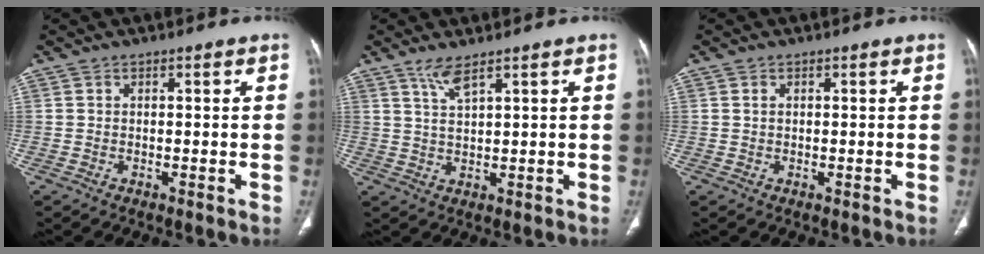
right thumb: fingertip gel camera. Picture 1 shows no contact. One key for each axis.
{"total": 3.7, "fx": 2.6, "fy": 0.4, "fz": 2.5, "tx": -0.053, "ty": -0.013, "tz": 0.059}
{"total": 0.6, "fx": 0.2, "fy": 0.5, "fz": 0.4, "tx": -0.009, "ty": 0.001, "tz": 0.005}